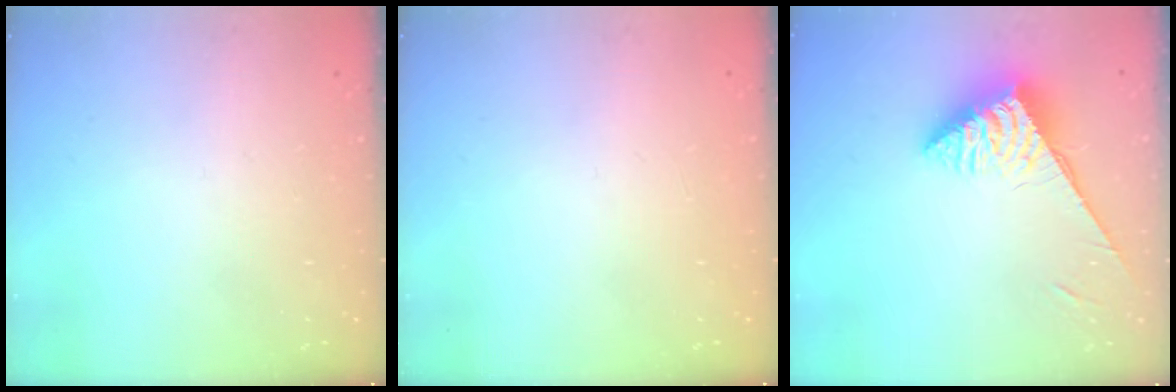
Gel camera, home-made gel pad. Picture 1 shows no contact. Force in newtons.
{"total": 0.0}
{"total": 6.0, "press": 6.0, "slide": 0.1}